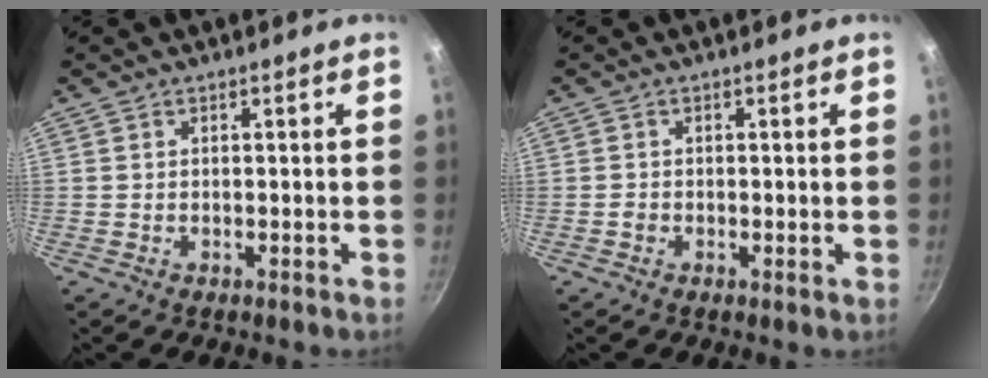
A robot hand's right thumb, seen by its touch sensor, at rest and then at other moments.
{"total": 0.7, "force": [-0.2, 0.5, 0.4], "torque": [-0.005, 0.001, -0.007]}